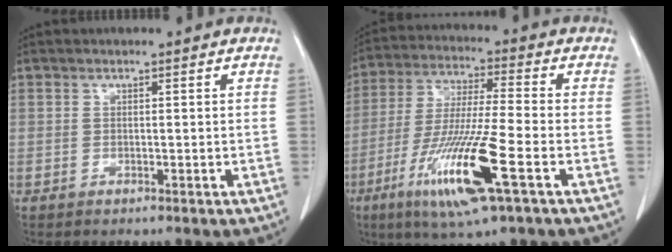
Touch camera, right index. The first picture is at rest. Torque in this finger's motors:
{"motor_torque": [1.76, -0.38, 0.89, 0.15]}